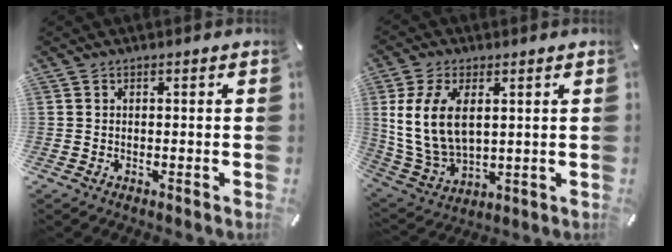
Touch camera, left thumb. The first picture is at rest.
{"total": 12.5, "force": [3.3, 8.1, 9.0], "torque": [-0.214, -0.004, 0.058]}